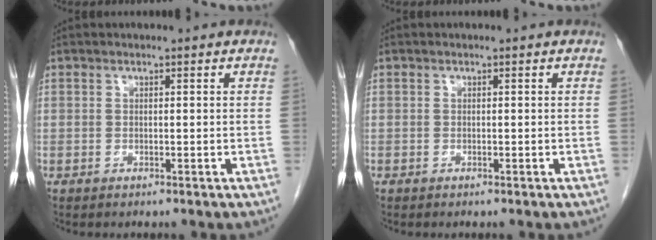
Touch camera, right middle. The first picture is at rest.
{"total": 0.0}